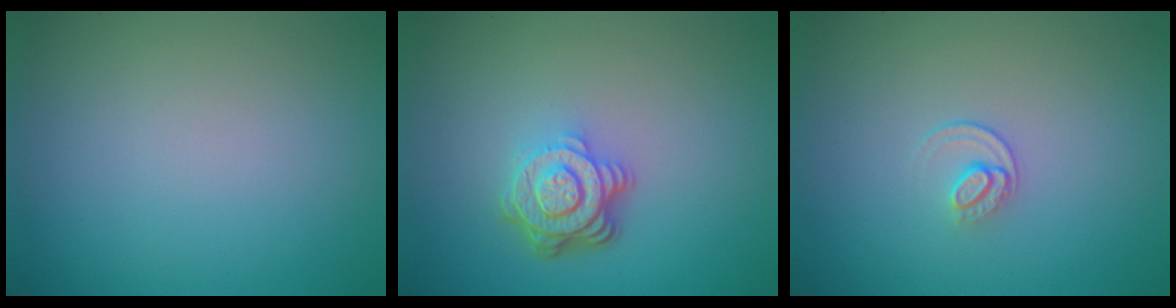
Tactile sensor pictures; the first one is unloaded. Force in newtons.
{"total": 4.6, "press": 3.4, "slide": 3.2}
{"total": 1.2, "press": 0.8, "slide": 0.9}